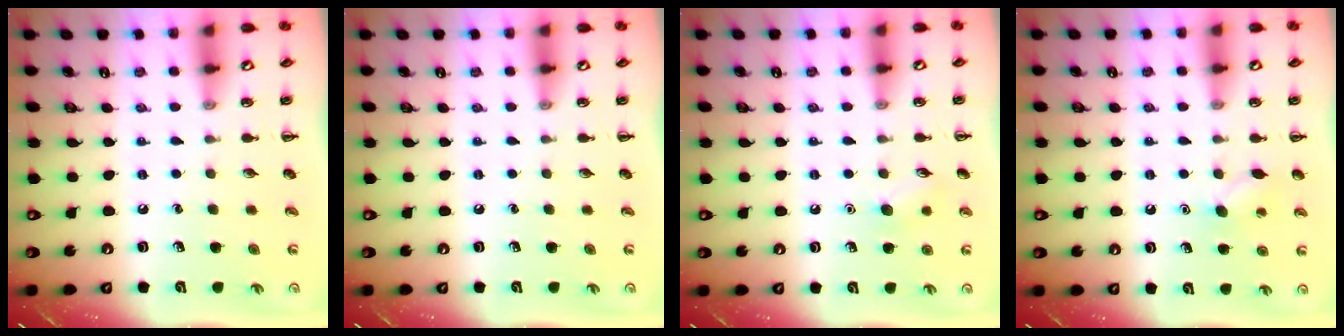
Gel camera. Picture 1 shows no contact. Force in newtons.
{"total": 0.0}
{"total": 6.9, "press": 6.7, "slide": 1.9}
{"total": 7.2, "press": 7.0, "slide": 1.9}